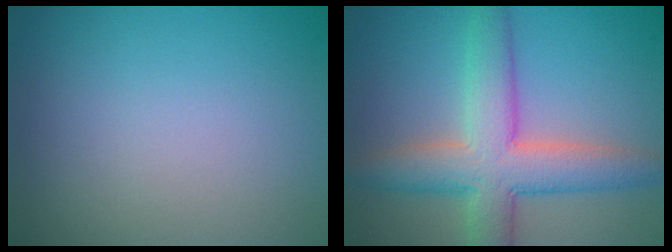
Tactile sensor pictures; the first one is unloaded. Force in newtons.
{"total": 7.1, "press": 7.1, "slide": 0.2}